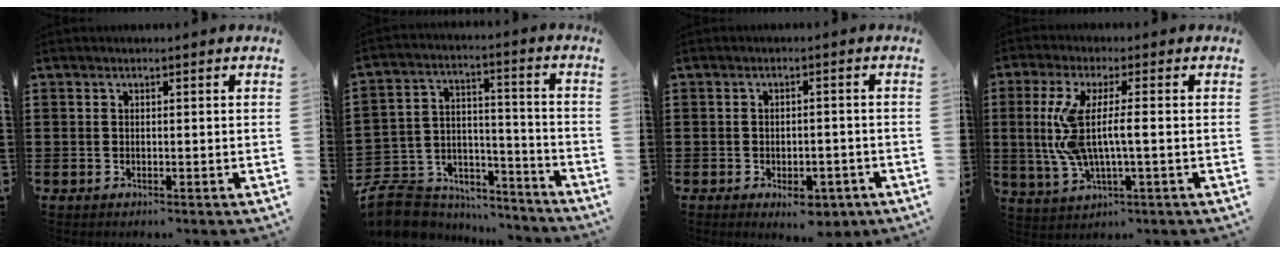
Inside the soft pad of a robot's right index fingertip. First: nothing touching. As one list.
[{"total": 7.9, "force": [-6.9, 3.7, 1.3], "torque": [-0.051, 0.004, -0.136]}, {"total": 4.0, "force": [-2.7, 1.5, 2.5], "torque": [-0.047, 0.003, -0.050]}, {"total": 7.7, "force": [-0.4, 1.6, 7.5], "torque": [-0.180, -0.018, -0.019]}]